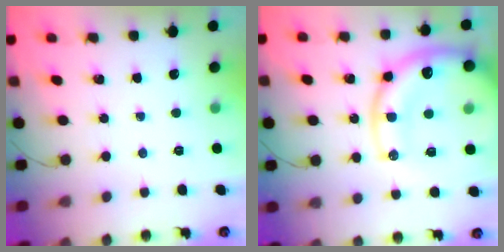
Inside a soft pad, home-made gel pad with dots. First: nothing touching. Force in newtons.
{"total": 25.2, "press": 24.6, "slide": 5.3}